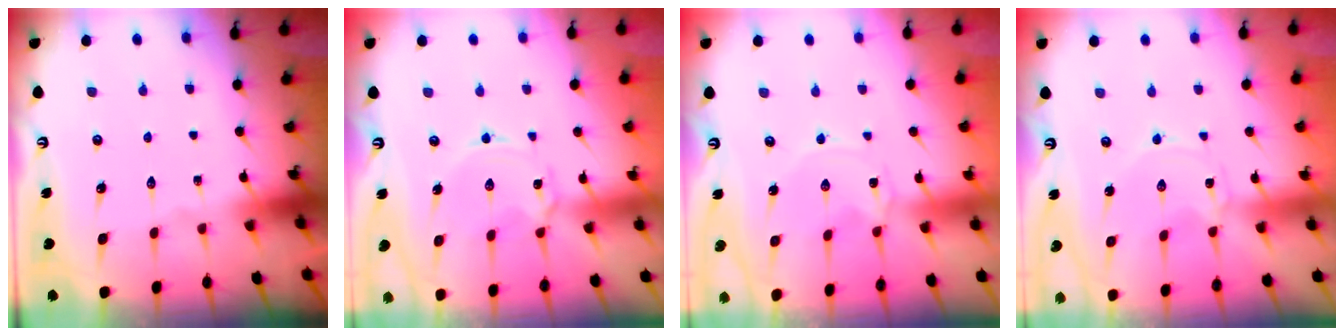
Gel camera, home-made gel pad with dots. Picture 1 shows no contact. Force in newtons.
{"total": 2.6, "press": 2.6, "slide": 0.3}
{"total": 0.0}
{"total": 0.7, "press": 0.7, "slide": 0.0}